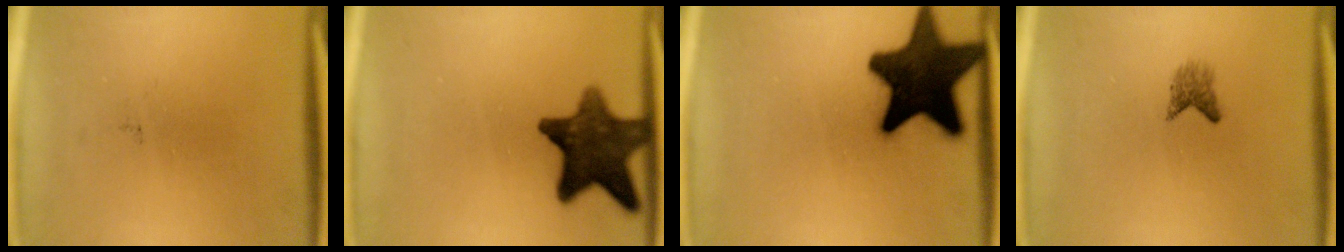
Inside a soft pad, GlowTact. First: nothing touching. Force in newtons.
{"total": 12.2}
{"total": 17.9}
{"total": 1.8}